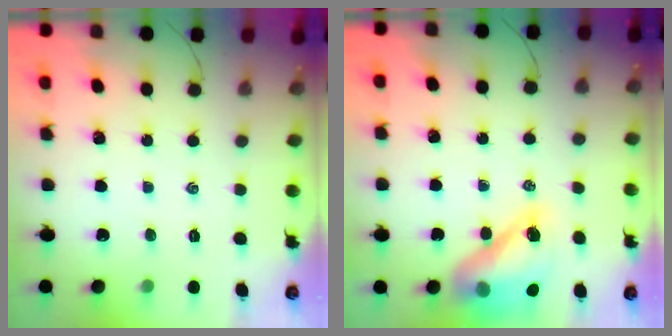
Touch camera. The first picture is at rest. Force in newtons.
{"total": 15.3, "press": 14.8, "slide": 4.0}